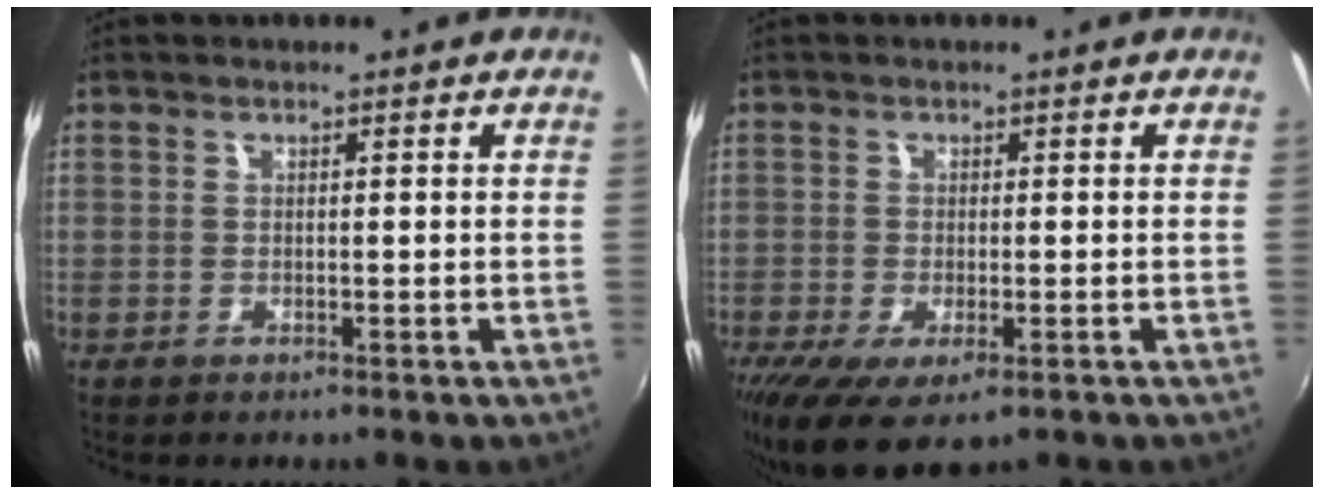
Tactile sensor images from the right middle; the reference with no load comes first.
{"total": 8.6, "force": [-4.8, 3.3, 6.4], "torque": [-0.135, -0.042, -0.076]}